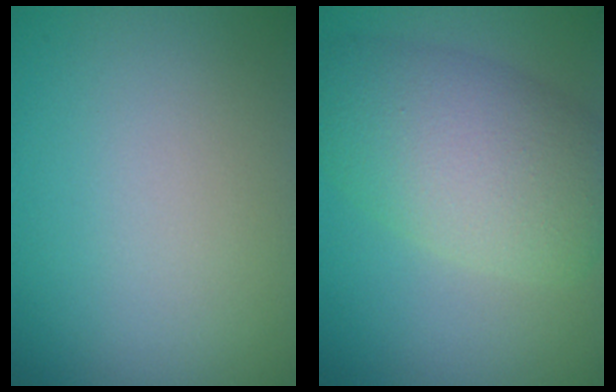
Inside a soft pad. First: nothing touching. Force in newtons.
{"total": 7.5, "press": 7.5, "slide": 0.4}